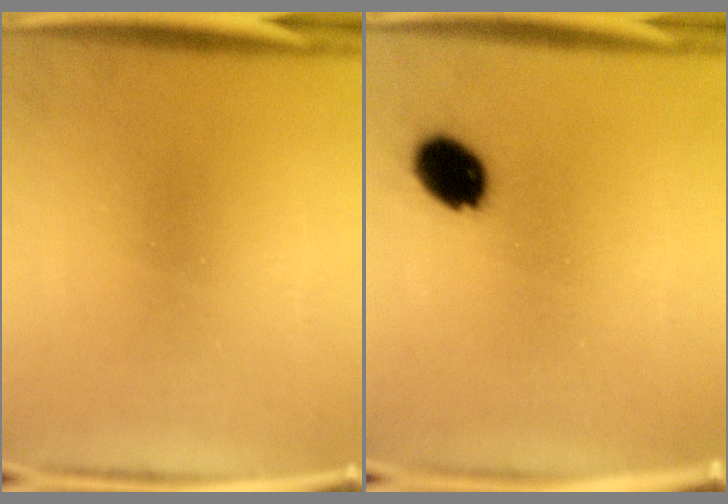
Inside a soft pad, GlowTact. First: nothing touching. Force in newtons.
{"total": 8.0}